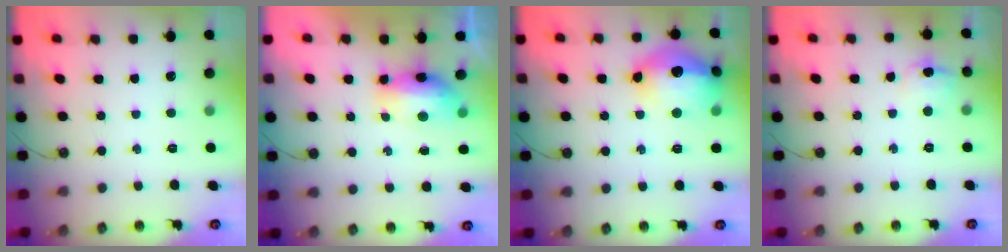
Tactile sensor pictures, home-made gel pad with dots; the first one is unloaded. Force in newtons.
{"total": 17.3, "press": 11.8, "slide": 12.7}
{"total": 18.2, "press": 18.2, "slide": 1.5}
{"total": 7.5, "press": 7.5, "slide": 0.7}